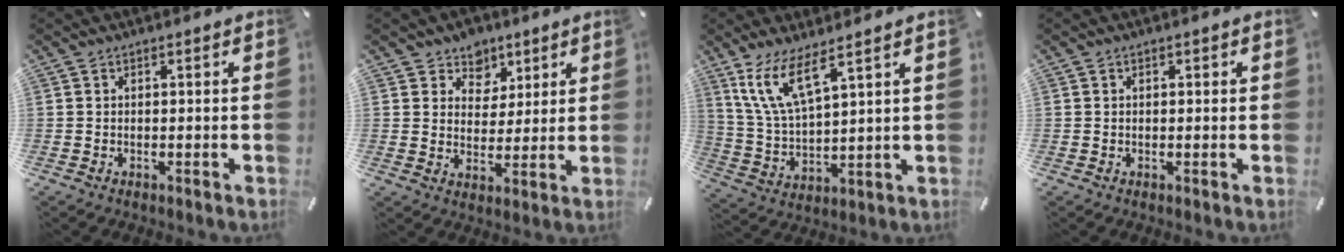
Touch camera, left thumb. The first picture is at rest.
{"total": 6.9, "force": [3.9, 5.6, 0.1], "torque": [-0.004, -0.035, 0.071]}
{"total": 11.2, "force": [7.5, 3.3, 7.6], "torque": [-0.182, -0.025, 0.136]}
{"total": 0.6, "force": [0.1, 0.5, 0.3], "torque": [-0.007, 0.003, 0.000]}